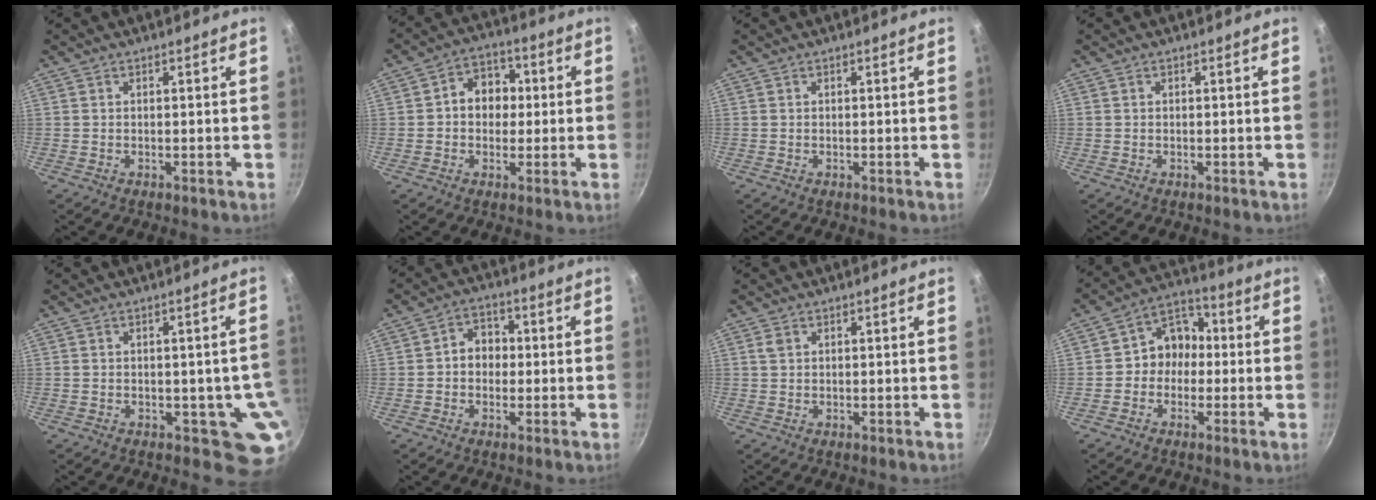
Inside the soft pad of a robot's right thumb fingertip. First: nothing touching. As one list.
[{"total": 8.2, "force": [0.5, 6.7, 4.8], "torque": [-0.028, 0.015, -0.004]}, {"total": 0.0}, {"total": 0.0}, {"total": 6.2, "force": [-0.9, 4.3, 4.3], "torque": [-0.015, -0.004, -0.012]}, {"total": 5.8, "force": [-0.1, 4.8, 3.2], "torque": [-0.015, 0.014, -0.011]}, {"total": 1.3, "force": [0.5, 1.0, 0.7], "torque": [-0.011, 0.000, 0.010]}, {"total": 8.5, "force": [-0.8, 7.3, 4.3], "torque": [-0.015, 0.030, -0.032]}]